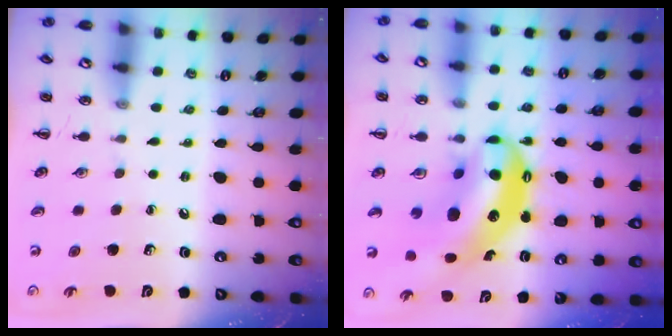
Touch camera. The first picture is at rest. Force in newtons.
{"total": 12.0, "press": 11.6, "slide": 3.1}